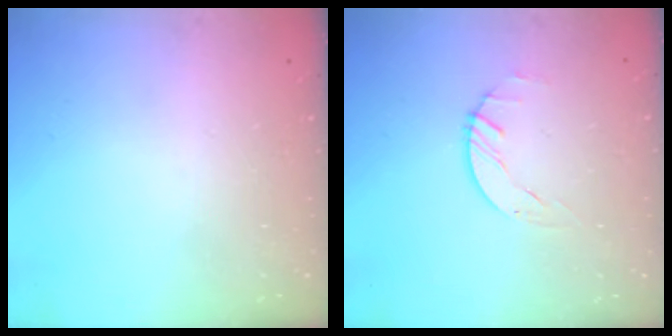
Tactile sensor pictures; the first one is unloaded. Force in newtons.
{"total": 1.7, "press": 1.7, "slide": 0.1}